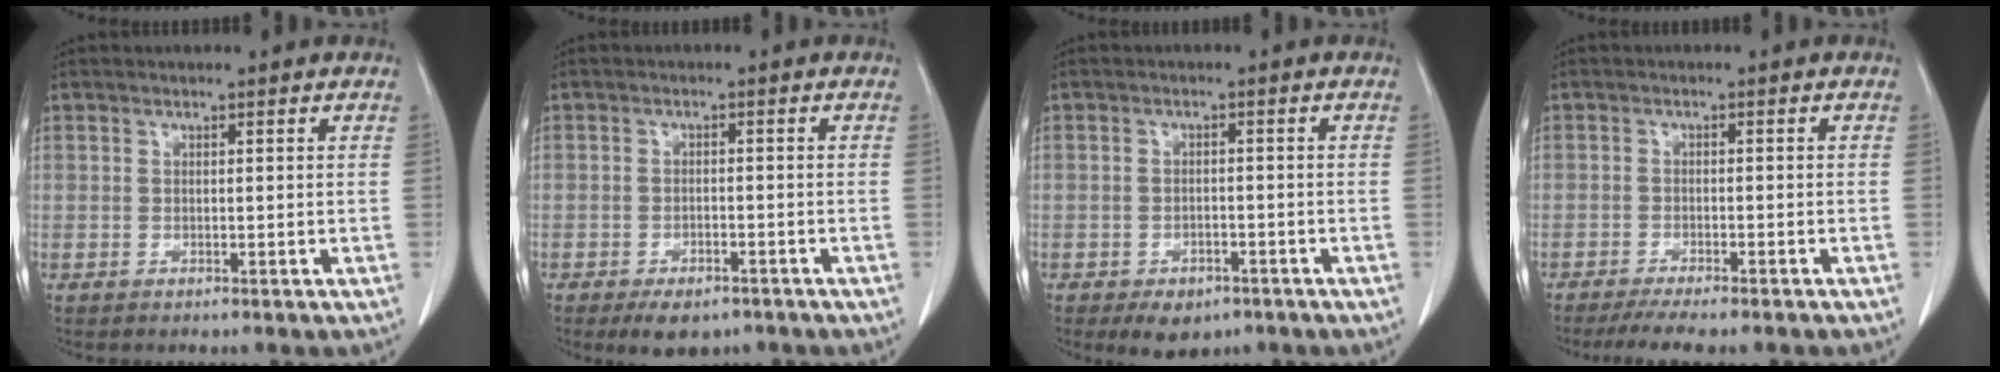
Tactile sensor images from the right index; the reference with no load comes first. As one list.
[{"total": 5.2, "force": [-3.9, 2.3, 2.7], "torque": [-0.036, -0.003, -0.053]}, {"total": 4.8, "force": [-3.2, 2.7, 2.4], "torque": [-0.031, -0.001, -0.040]}, {"total": 7.6, "force": [-6.5, 0.7, 3.8], "torque": [-0.046, -0.009, -0.097]}]